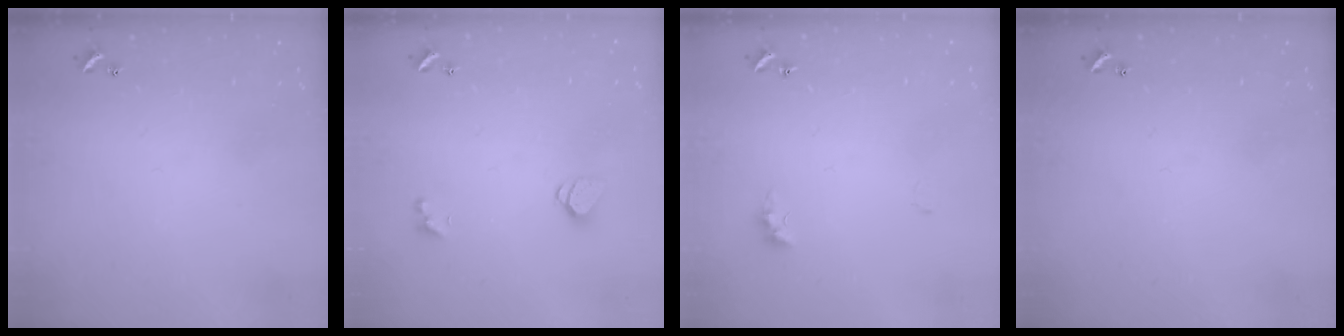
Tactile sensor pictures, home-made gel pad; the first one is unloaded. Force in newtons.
{"total": 1.5, "press": 1.4, "slide": 0.5}
{"total": 4.9, "press": 4.8, "slide": 0.7}
{"total": 0.0}